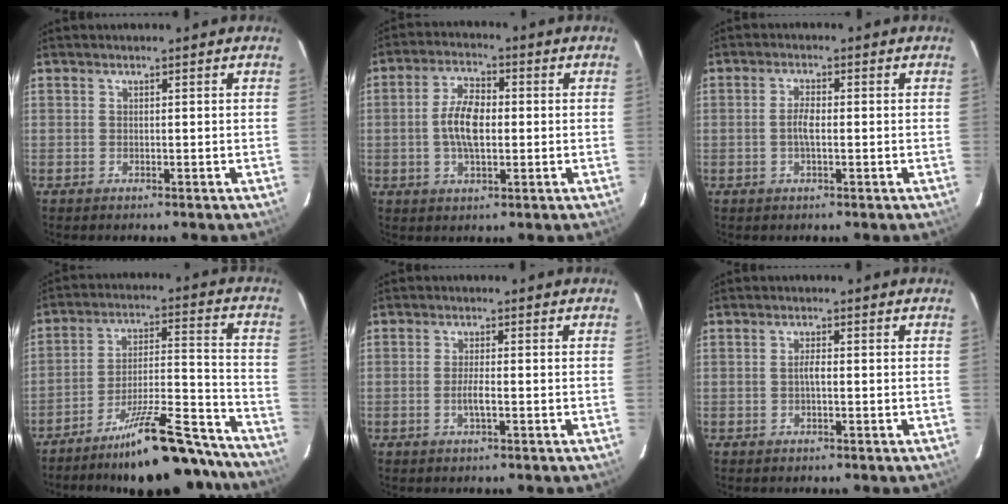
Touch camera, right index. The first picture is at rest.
{"total": 7.6, "force": [-0.4, 3.7, 6.7], "torque": [-0.129, 0.009, -0.007]}
{"total": 2.9, "force": [-0.4, 1.0, 2.7], "torque": [-0.054, 0.002, -0.007]}
{"total": 21.6, "force": [-18.5, 4.3, 10.3], "torque": [-0.155, 0.009, -0.264]}
{"total": 2.3, "force": [-0.8, 0.2, 2.1], "torque": [-0.042, -0.004, -0.015]}
{"total": 1.5, "force": [-0.2, 0.3, 1.4], "torque": [-0.029, 0.003, -0.007]}